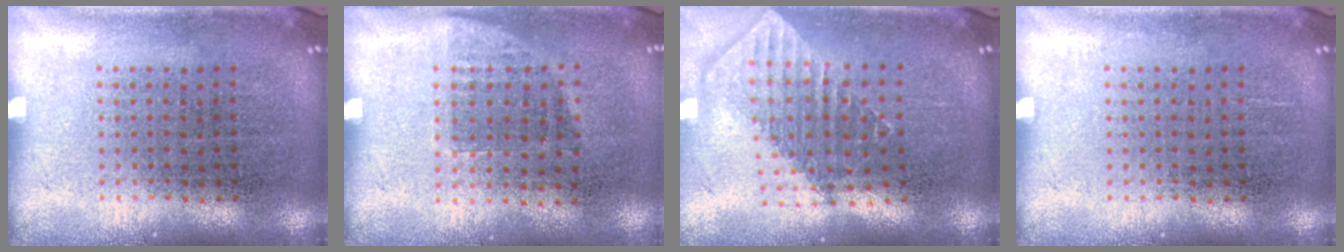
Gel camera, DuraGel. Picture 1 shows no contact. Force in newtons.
{"total": 0.8, "press": 0.7, "slide": 0.5}
{"total": 1.9, "press": 1.5, "slide": 1.1}
{"total": 0.0}